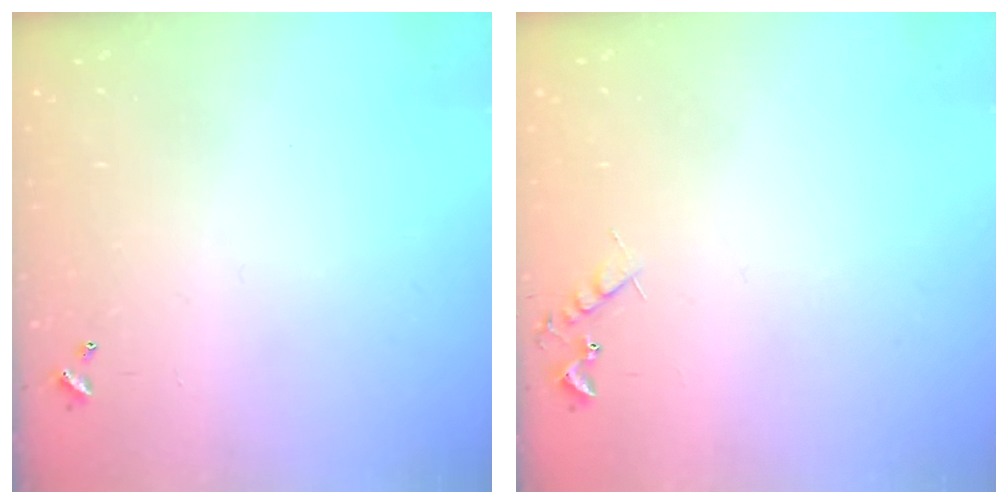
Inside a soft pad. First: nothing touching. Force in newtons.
{"total": 6.1, "press": 6.0, "slide": 0.9}